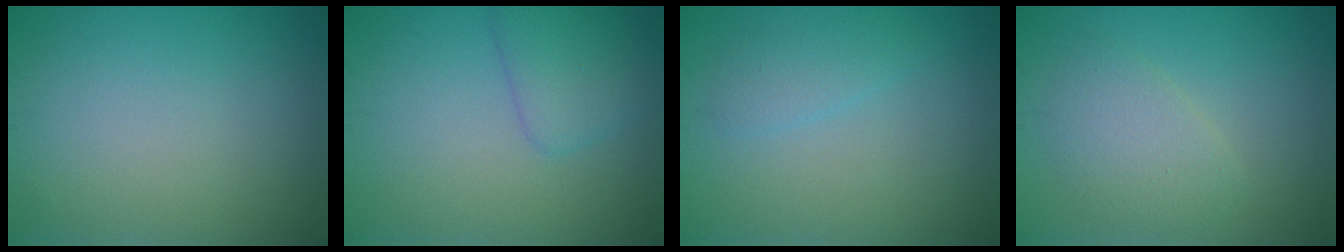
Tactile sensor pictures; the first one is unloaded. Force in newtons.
{"total": 2.6, "press": 2.6, "slide": 0.0}
{"total": 1.6, "press": 1.6, "slide": 0.0}
{"total": 2.6, "press": 2.6, "slide": 0.2}